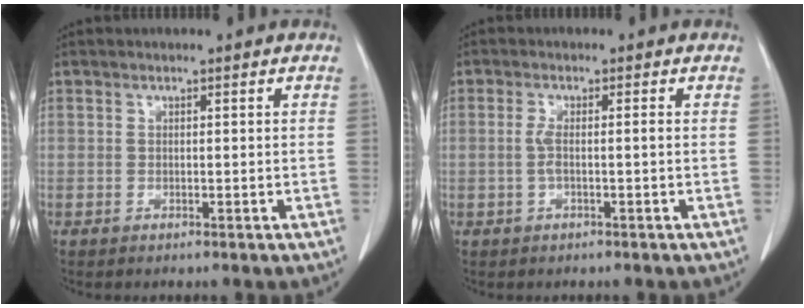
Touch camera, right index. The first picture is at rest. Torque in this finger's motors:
{"motor_torque": [0.03, -0.03, 0.06, 0.04]}